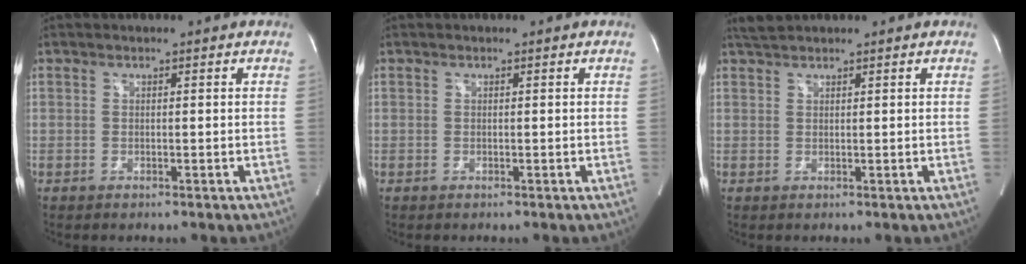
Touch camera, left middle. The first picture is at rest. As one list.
[{"total": 0.0}, {"total": 1.8, "force": [1.7, 0.1, 0.4], "torque": [-0.015, 0.012, 0.038]}]